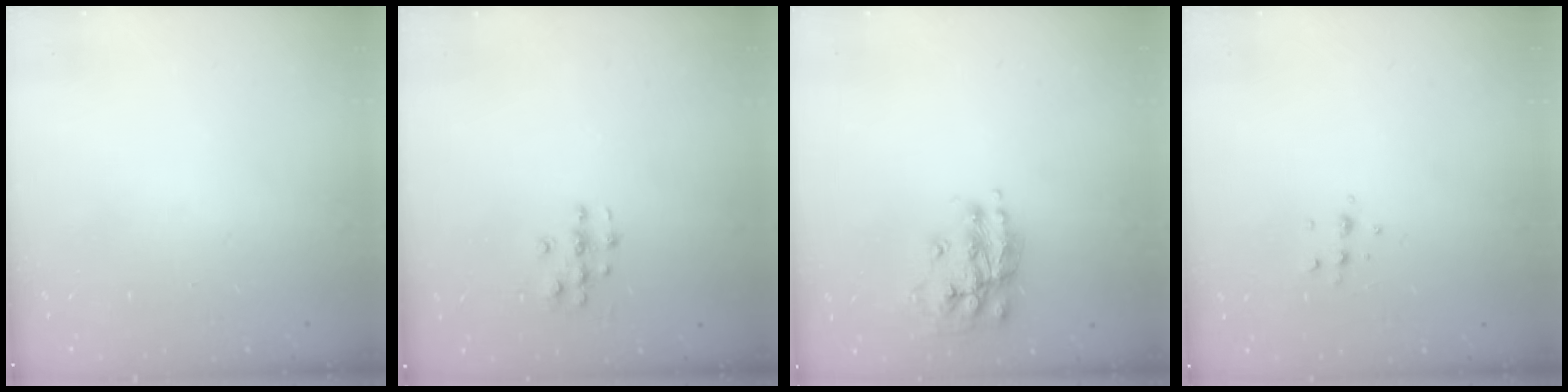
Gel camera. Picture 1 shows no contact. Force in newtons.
{"total": 3.7, "press": 3.7, "slide": 0.1}
{"total": 14.5, "press": 14.5, "slide": 1.0}
{"total": 4.9, "press": 4.8, "slide": 1.1}